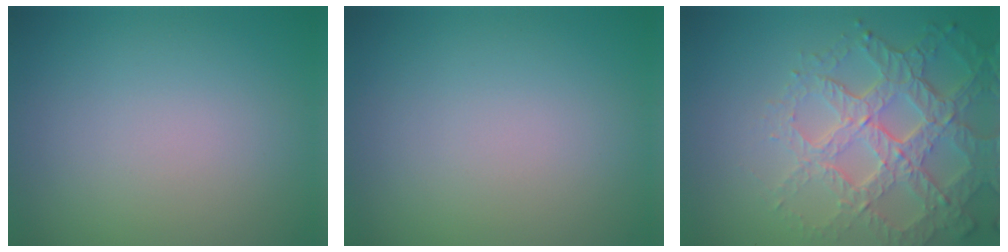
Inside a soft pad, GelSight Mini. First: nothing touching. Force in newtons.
{"total": 0.0}
{"total": 6.9, "press": 5.0, "slide": 4.9}